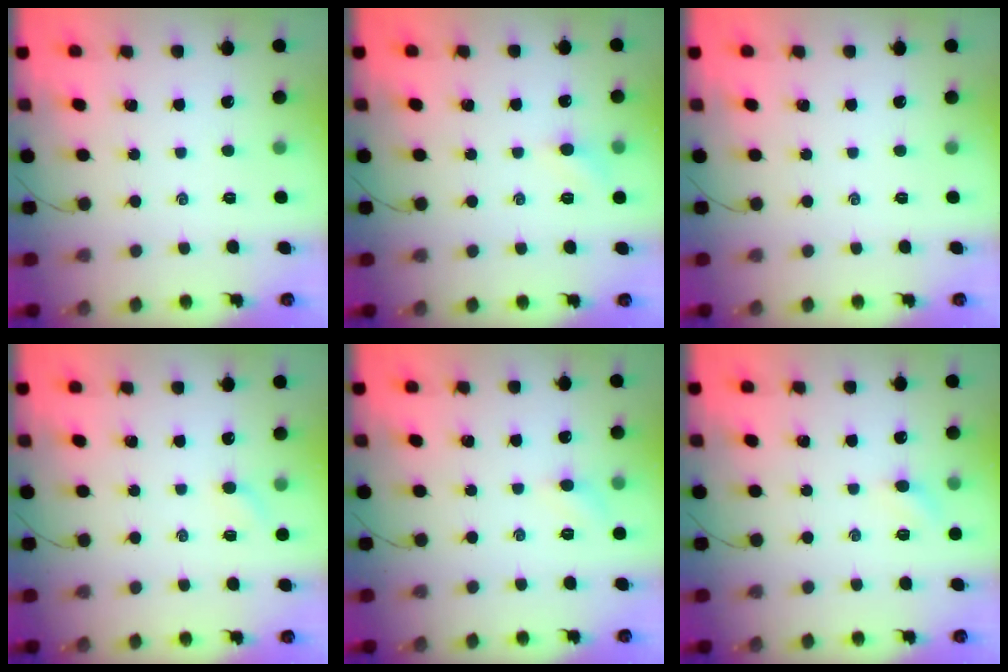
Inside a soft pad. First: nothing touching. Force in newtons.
{"total": 5.3, "press": 5.1, "slide": 1.5}
{"total": 0.0}
{"total": 3.2, "press": 3.0, "slide": 1.1}
{"total": 4.6, "press": 4.4, "slide": 1.3}
{"total": 3.5, "press": 3.3, "slide": 1.2}